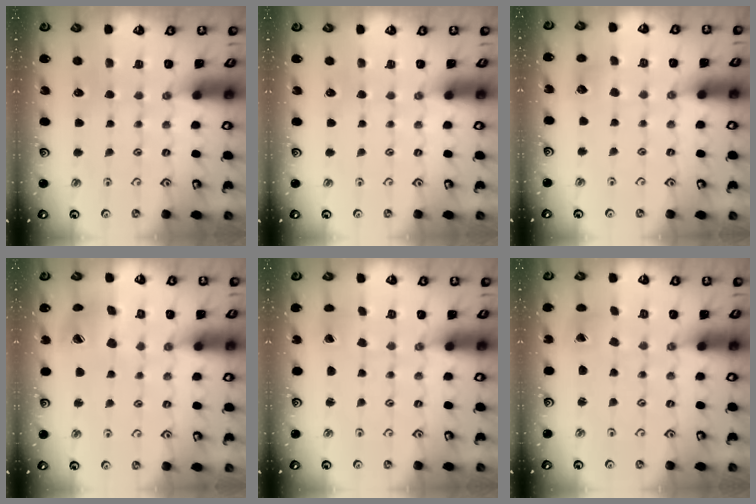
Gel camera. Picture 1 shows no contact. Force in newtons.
{"total": 0.0}
{"total": 4.9, "press": 4.8, "slide": 0.5}
{"total": 9.5, "press": 9.4, "slide": 1.2}
{"total": 0.7, "press": 0.7, "slide": 0.1}
{"total": 1.8, "press": 1.8, "slide": 0.1}